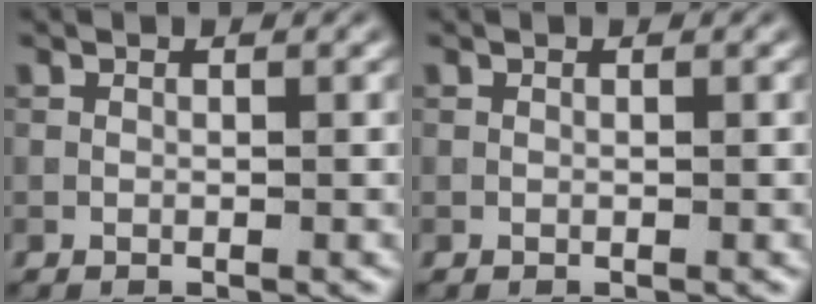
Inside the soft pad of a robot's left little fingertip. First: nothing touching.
{"total": 0.0}